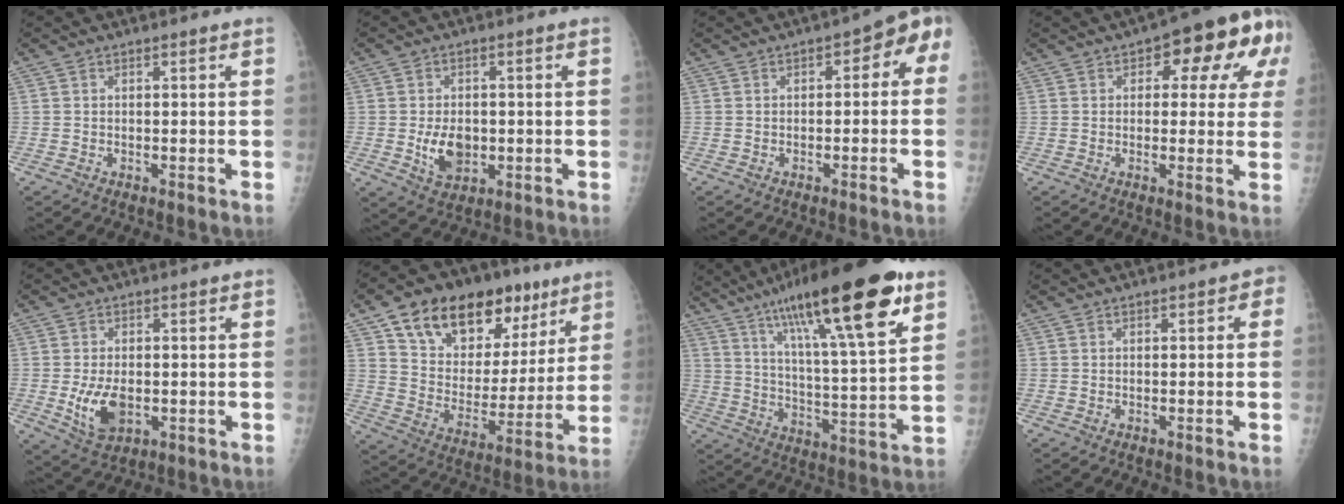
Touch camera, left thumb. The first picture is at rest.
{"total": 6.7, "force": [-0.9, 4.7, 4.7], "torque": [-0.064, -0.005, -0.007]}
{"total": 5.6, "force": [-0.7, 3.2, 4.5], "torque": [-0.027, 0.035, -0.021]}
{"total": 13.2, "force": [4.7, 6.5, 10.5], "torque": [-0.081, 0.012, 0.046]}
{"total": 7.2, "force": [-1.3, 4.3, 5.6], "torque": [-0.097, -0.012, -0.015]}
{"total": 24.6, "force": [13.5, 14.2, 14.8], "torque": [-0.190, -0.019, 0.226]}
{"total": 26.1, "force": [14.7, 5.3, 20.9], "torque": [-0.325, -0.034, 0.236]}
{"total": 1.7, "force": [-0.1, 1.2, 1.2], "torque": [0.003, 0.007, -0.010]}